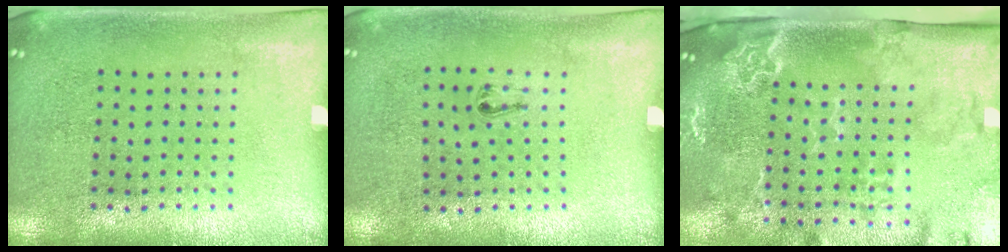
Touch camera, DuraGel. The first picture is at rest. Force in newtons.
{"total": 0.5, "press": 0.3, "slide": 0.5}
{"total": 3.2, "press": 2.4, "slide": 2.2}